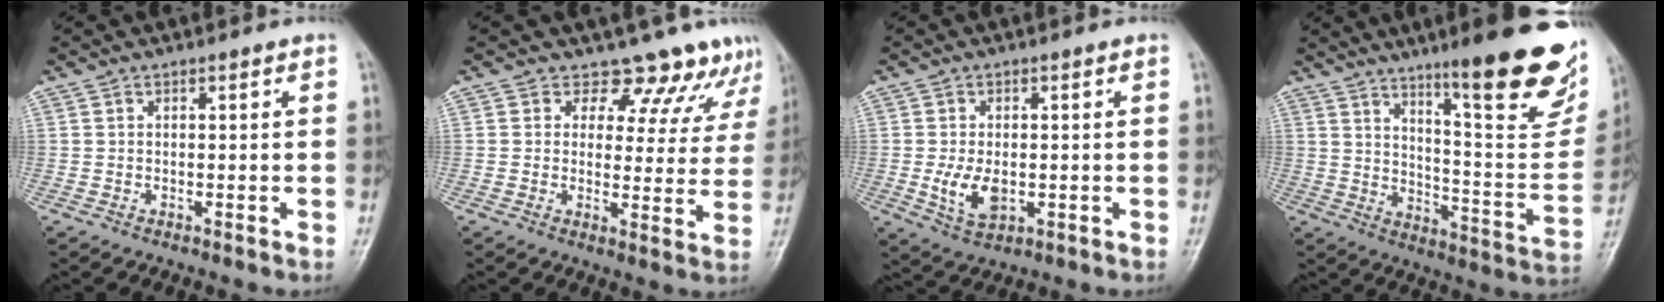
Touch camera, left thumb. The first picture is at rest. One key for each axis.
{"total": 10.9, "fx": 9.5, "fy": 5.2, "fz": 1.0, "tx": 0.039, "ty": -0.055, "tz": 0.090}
{"total": 6.0, "fx": -0.6, "fy": 3.5, "fz": 4.8, "tx": -0.088, "ty": -0.010, "tz": -0.003}
{"total": 25.0, "fx": 15.7, "fy": 4.8, "fz": 18.9, "tx": -0.229, "ty": -0.083, "tz": 0.230}